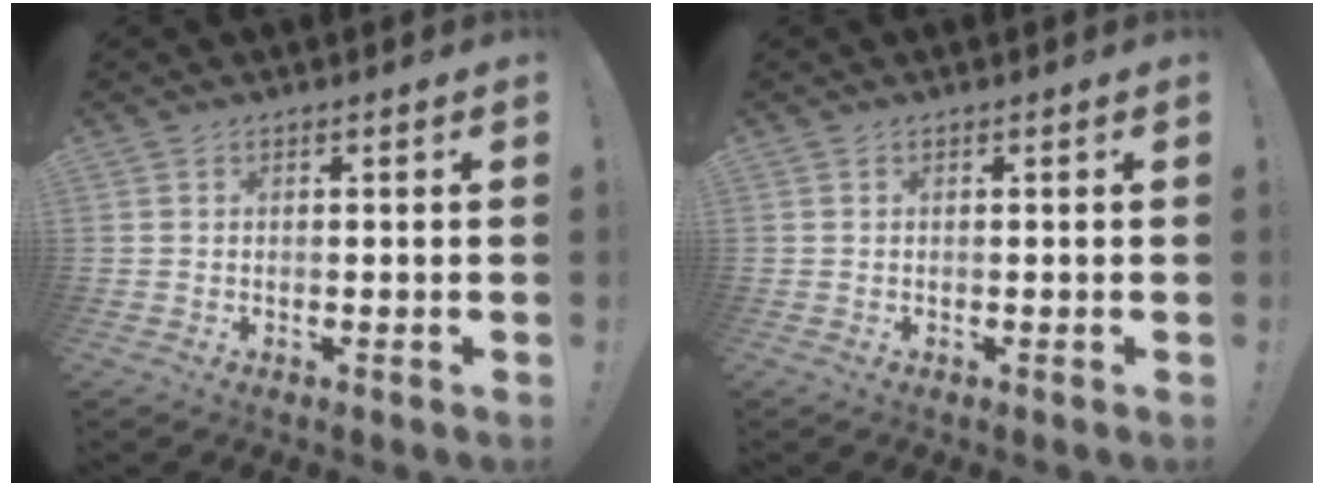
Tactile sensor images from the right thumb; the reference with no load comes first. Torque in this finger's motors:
{"motor_torque": [0.00, 0.00, 0.00, 0.00, 0.00]}